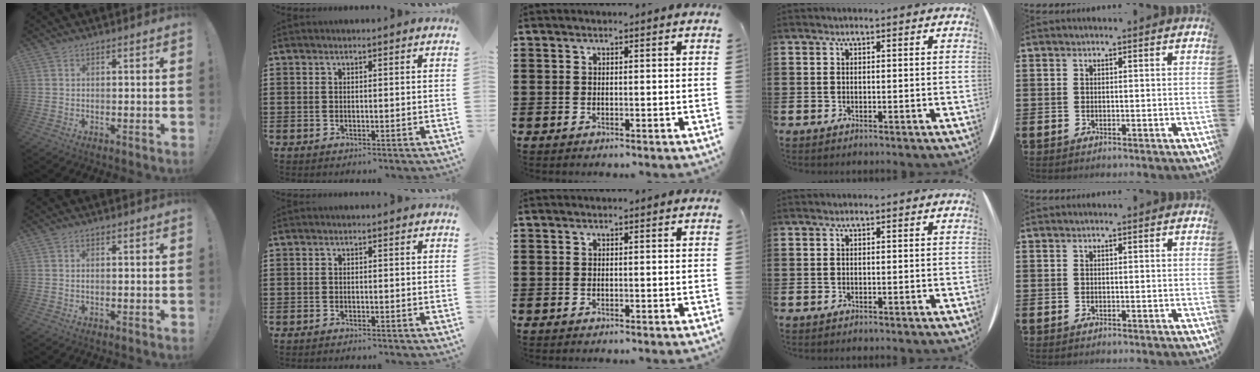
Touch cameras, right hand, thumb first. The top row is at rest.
{"thumb": {"total": 0.7, "force": [0.1, 0.3, 0.6], "torque": [-0.012, 0.002, 0.002]}, "index": {"total": 0.7, "force": [-0.7, 0.0, 0.0], "torque": [-0.002, 0.000, -0.015]}}